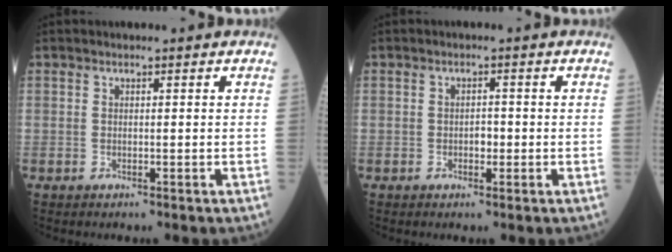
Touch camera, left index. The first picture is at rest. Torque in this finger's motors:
{"motor_torque": [-0.14, 0.19, -0.01, 0.00]}